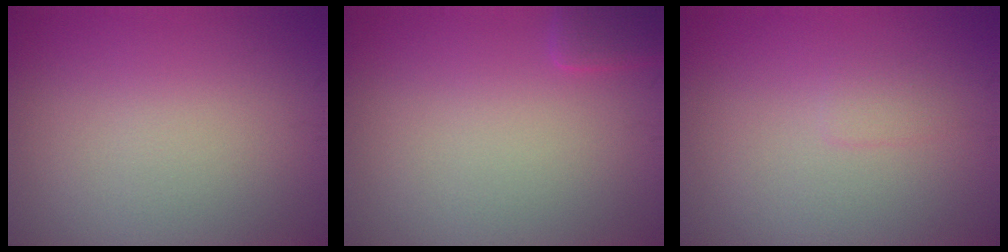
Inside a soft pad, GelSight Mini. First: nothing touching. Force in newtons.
{"total": 1.4, "press": 1.4, "slide": 0.1}
{"total": 0.9, "press": 0.9, "slide": 0.1}